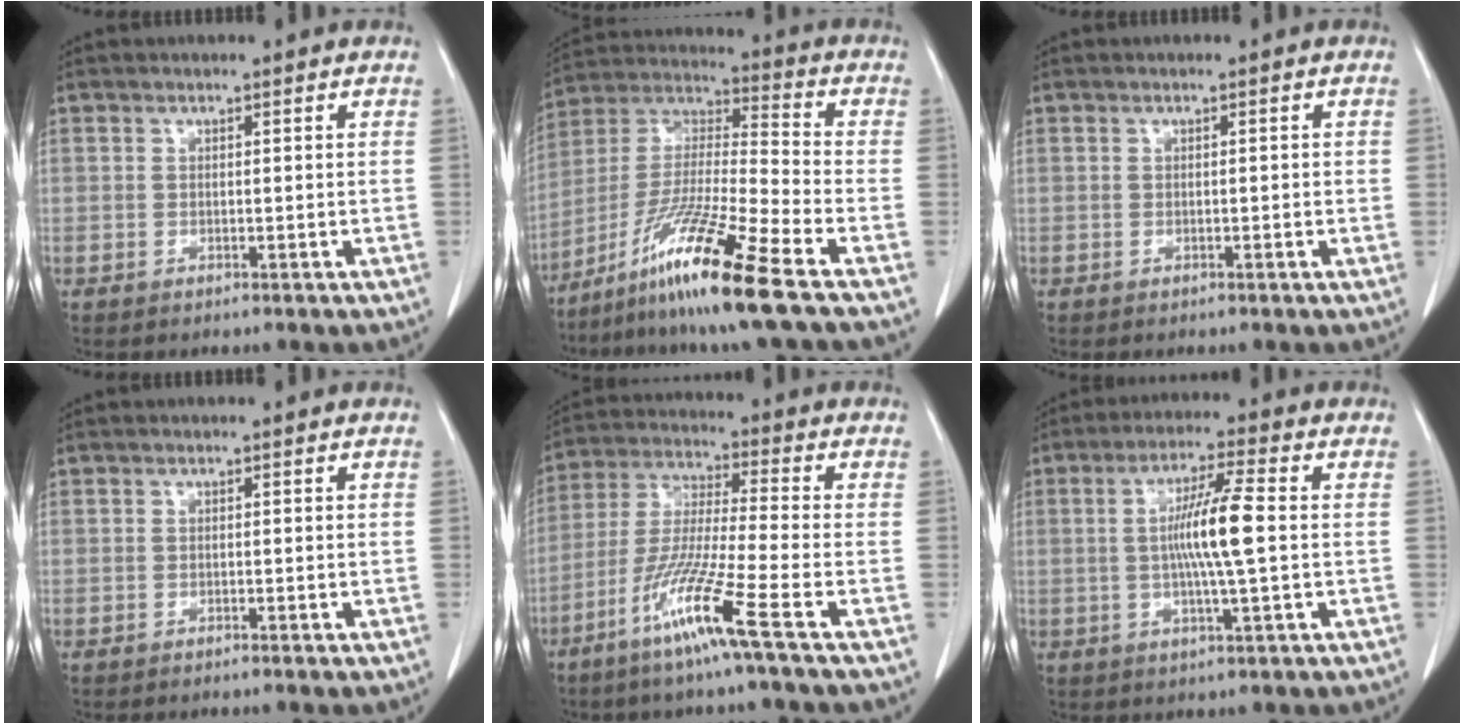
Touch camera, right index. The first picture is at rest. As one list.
[{"total": 15.6, "force": [-10.1, -1.6, 11.8], "torque": [-0.244, -0.030, -0.188]}, {"total": 0.7, "force": [-0.1, 0.1, 0.7], "torque": [-0.010, 0.001, 0.002]}, {"total": 0.7, "force": [-0.5, 0.1, 0.4], "torque": [-0.011, -0.001, -0.003]}, {"total": 11.9, "force": [-6.7, -1.7, 9.7], "torque": [-0.196, -0.033, -0.137]}, {"total": 8.4, "force": [0.1, -0.3, 8.4], "torque": [-0.155, -0.001, -0.004]}]